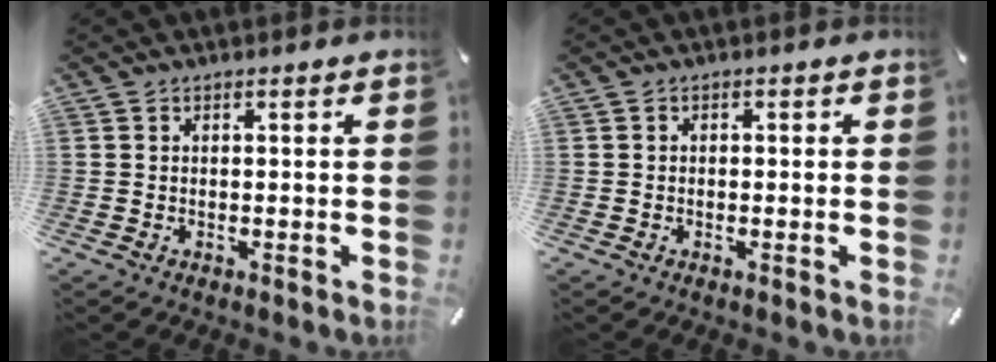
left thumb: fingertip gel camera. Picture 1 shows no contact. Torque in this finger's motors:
{"motor_torque": [-0.19, -0.13, -0.18, -0.21, 0.03]}